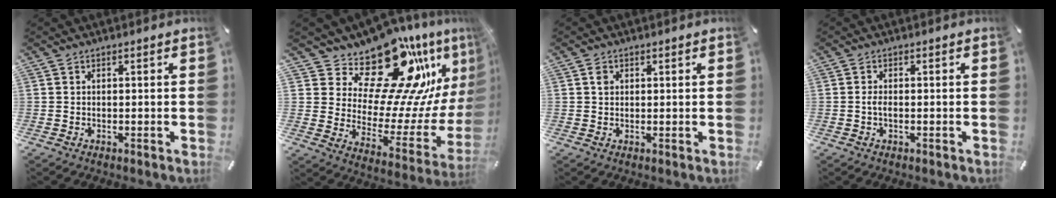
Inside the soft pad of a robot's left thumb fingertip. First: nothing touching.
{"total": 23.4, "force": [17.7, 9.9, 11.8], "torque": [-0.168, -0.135, 0.299]}
{"total": 1.3, "force": [0.5, 1.1, 0.6], "torque": [-0.004, 0.000, 0.007]}
{"total": 1.3, "force": [-0.4, 0.5, 1.2], "torque": [-0.022, 0.002, -0.008]}